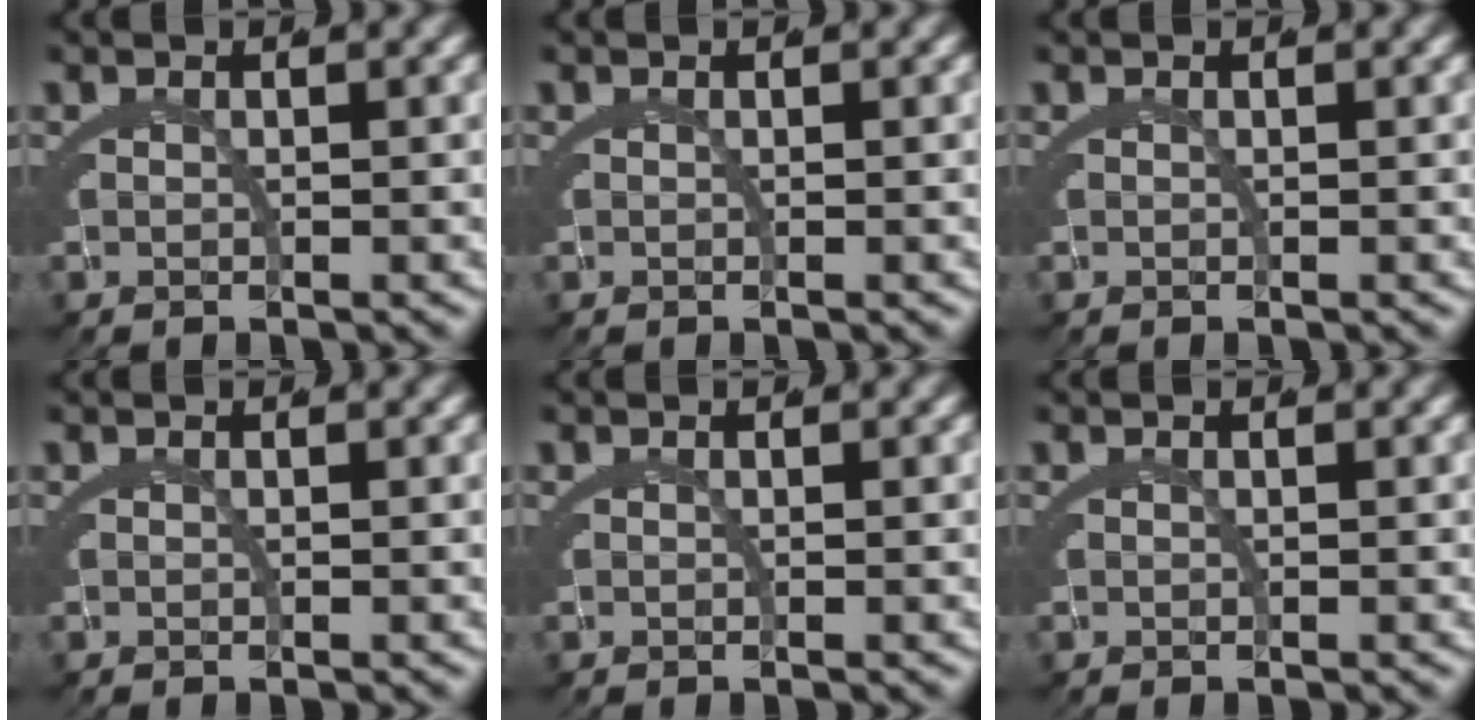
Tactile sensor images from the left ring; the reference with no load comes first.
{"total": 0.0}
{"total": 0.0}
{"total": 0.0}
{"total": 0.0}
{"total": 0.0}